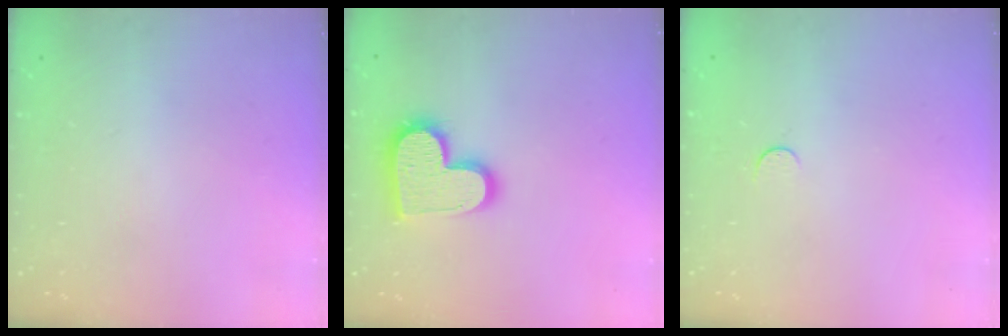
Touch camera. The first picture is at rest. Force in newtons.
{"total": 16.0, "press": 16.0, "slide": 1.0}
{"total": 3.1, "press": 3.1, "slide": 0.4}